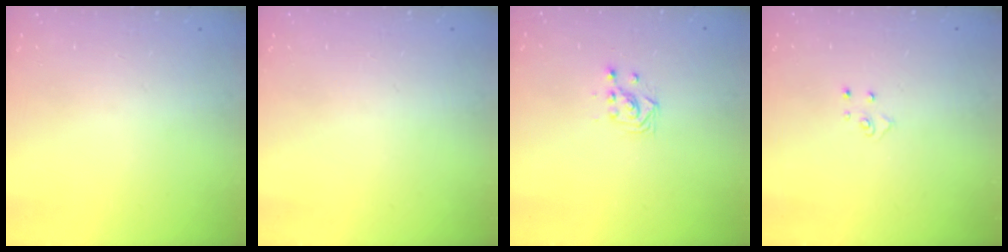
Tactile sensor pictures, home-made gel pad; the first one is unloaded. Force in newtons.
{"total": 0.0}
{"total": 2.9, "press": 2.9, "slide": 0.2}
{"total": 4.3, "press": 4.3, "slide": 0.4}